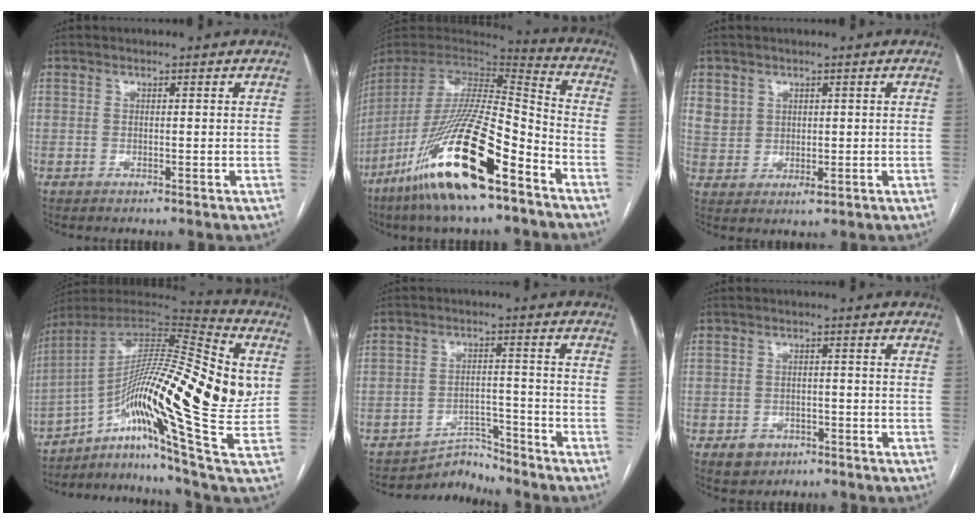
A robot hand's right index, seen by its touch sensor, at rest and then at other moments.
{"total": 24.5, "force": [-14.4, 3.9, 19.5], "torque": [-0.396, -0.054, -0.269]}
{"total": 4.2, "force": [1.7, 3.7, 1.1], "torque": [-0.020, -0.001, 0.041]}
{"total": 28.4, "force": [-0.6, 3.6, 28.1], "torque": [-0.448, 0.020, -0.027]}
{"total": 4.6, "force": [-4.3, 0.7, -1.3], "torque": [0.024, 0.018, -0.067]}
{"total": 3.7, "force": [-1.9, 3.0, 0.9], "torque": [-0.009, 0.008, -0.021]}